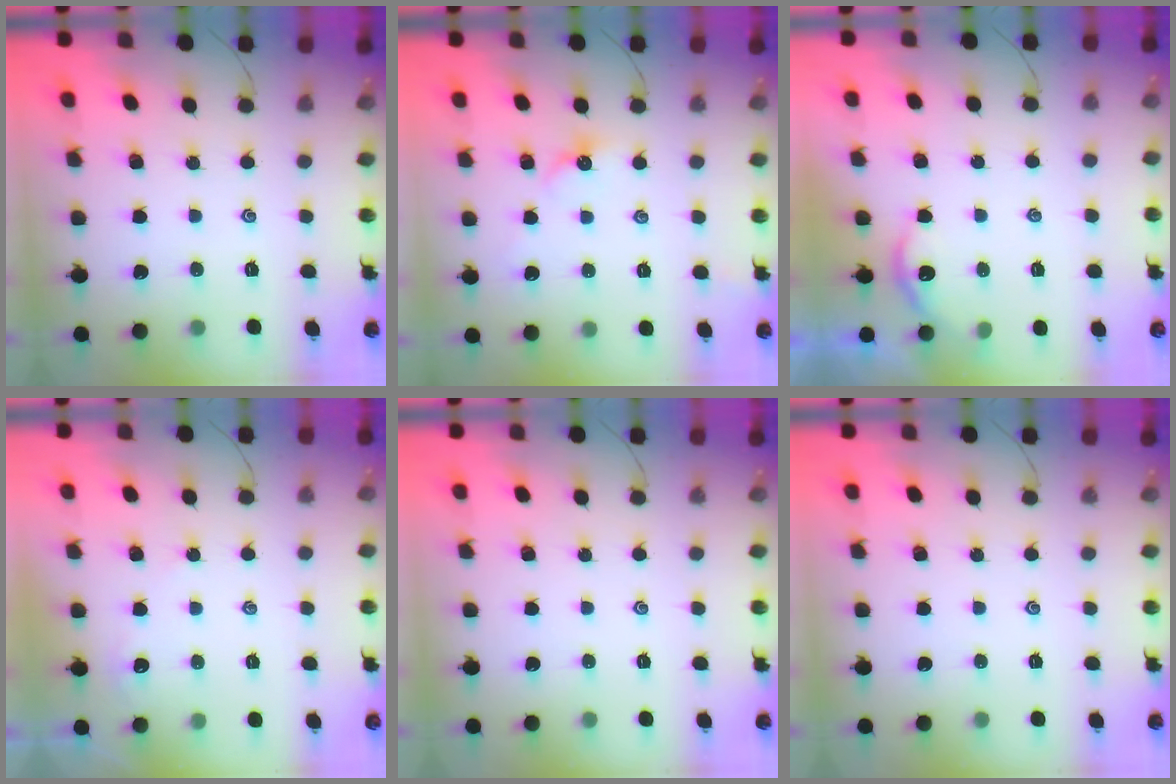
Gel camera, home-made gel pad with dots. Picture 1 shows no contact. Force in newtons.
{"total": 4.2, "press": 4.2, "slide": 0.6}
{"total": 3.8, "press": 3.8, "slide": 0.3}
{"total": 1.4, "press": 1.4, "slide": 0.2}
{"total": 0.0}
{"total": 0.0}